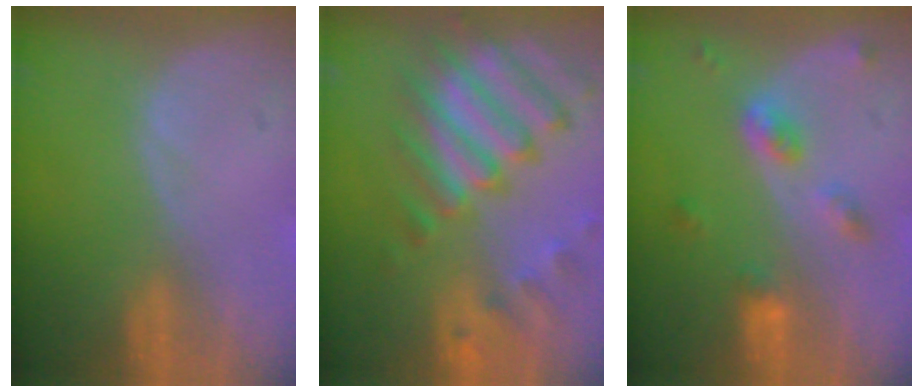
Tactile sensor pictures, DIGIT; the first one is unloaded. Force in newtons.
{"total": 11.4, "press": 9.9, "slide": 5.7}
{"total": 4.8, "press": 4.4, "slide": 1.8}